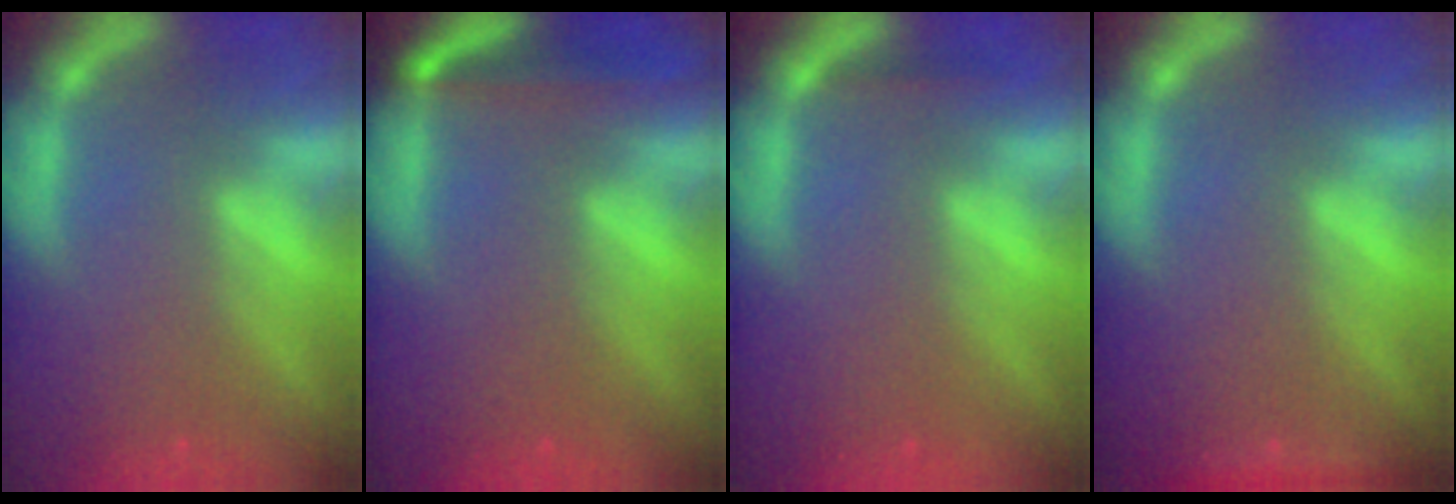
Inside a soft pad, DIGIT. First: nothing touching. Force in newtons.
{"total": 4.5}
{"total": 0.9}
{"total": 1.4}